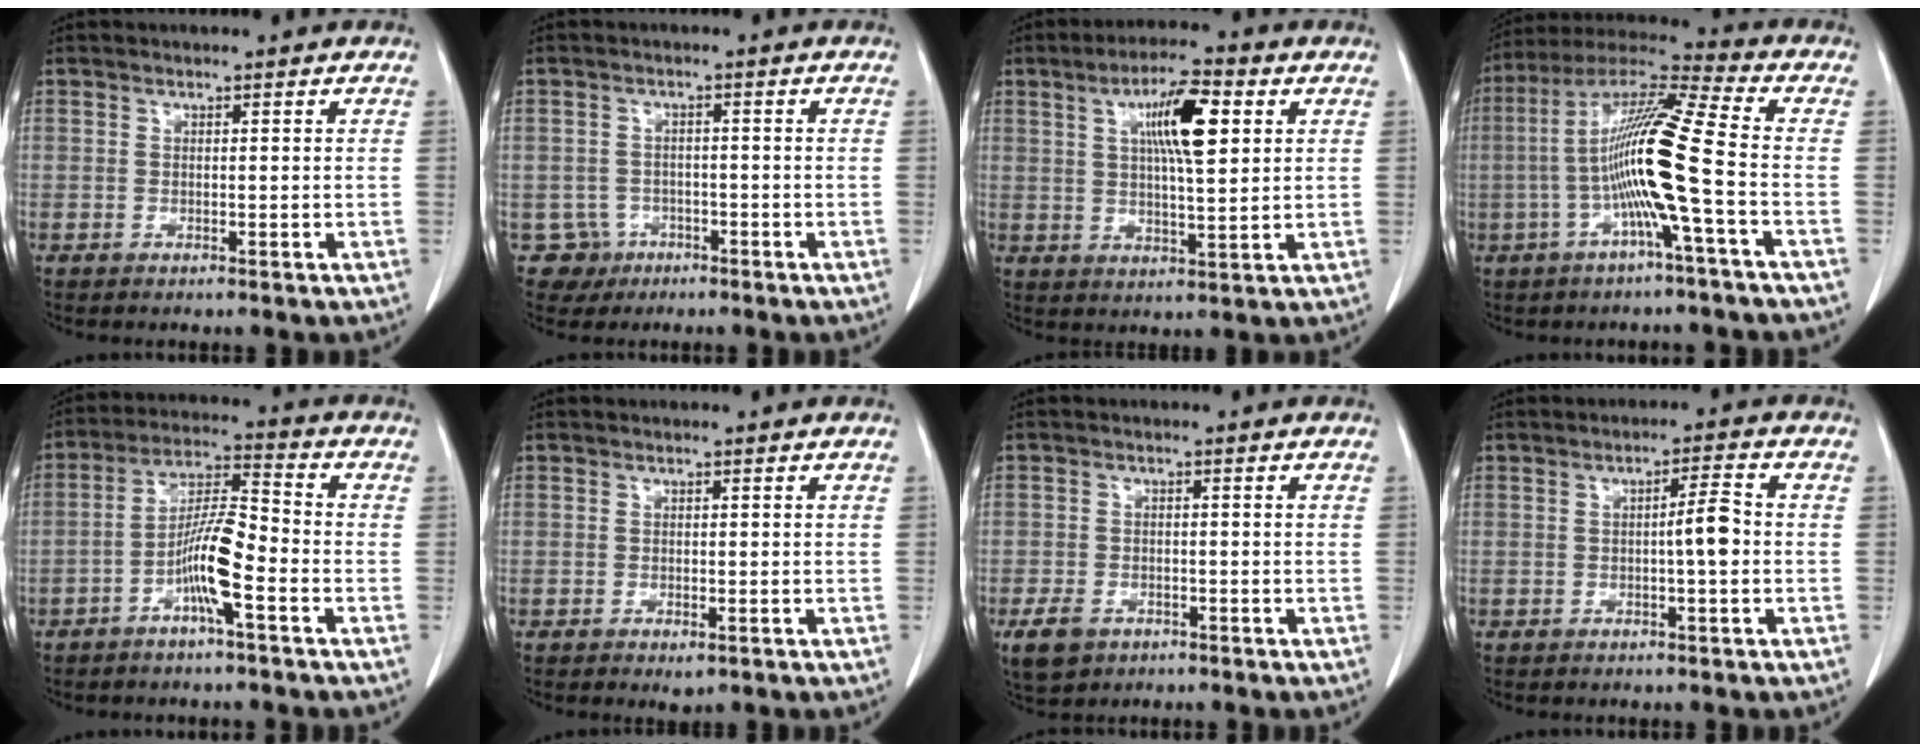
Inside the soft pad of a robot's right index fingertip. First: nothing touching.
{"total": 3.9, "force": [-1.7, 3.5, -0.6], "torque": [0.013, 0.014, -0.023]}
{"total": 9.9, "force": [3.2, 1.8, 9.1], "torque": [-0.157, 0.010, 0.054]}
{"total": 14.4, "force": [-2.7, -0.9, 14.1], "torque": [-0.269, 0.011, -0.064]}
{"total": 8.8, "force": [-3.6, 0.8, 8.0], "torque": [-0.158, 0.013, -0.069]}
{"total": 1.5, "force": [-0.7, 0.7, 1.1], "torque": [-0.016, -0.002, -0.001]}
{"total": 4.5, "force": [-2.6, 3.1, 2.0], "torque": [-0.043, -0.002, -0.035]}
{"total": 3.9, "force": [-0.5, 0.2, 3.9], "torque": [-0.059, 0.004, -0.010]}